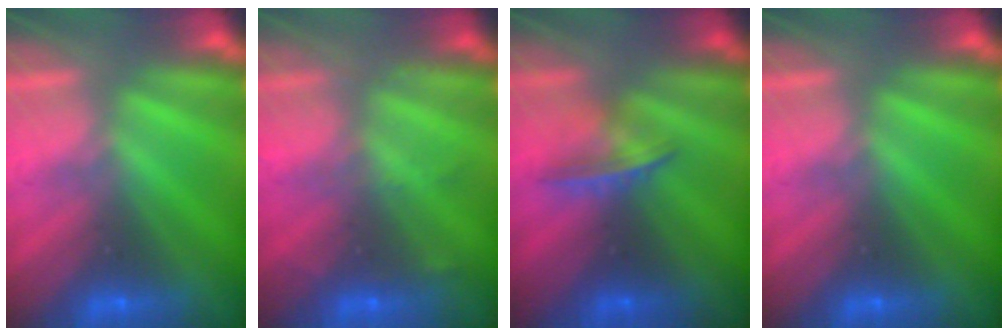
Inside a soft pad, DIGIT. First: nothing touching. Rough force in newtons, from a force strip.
{"total": 2.3}
{"total": 3.7}
{"total": 0.0}